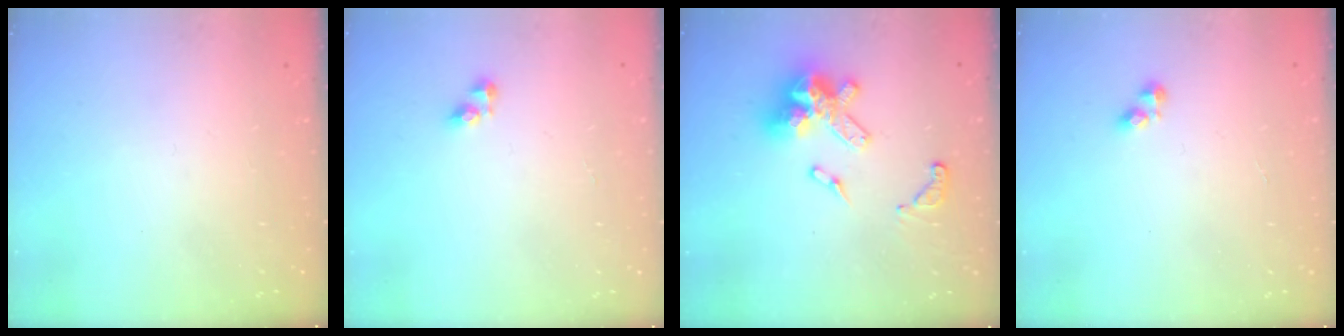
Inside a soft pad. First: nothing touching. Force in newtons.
{"total": 3.5, "press": 3.4, "slide": 0.5}
{"total": 15.8, "press": 15.8, "slide": 1.4}
{"total": 1.8, "press": 1.7, "slide": 0.3}